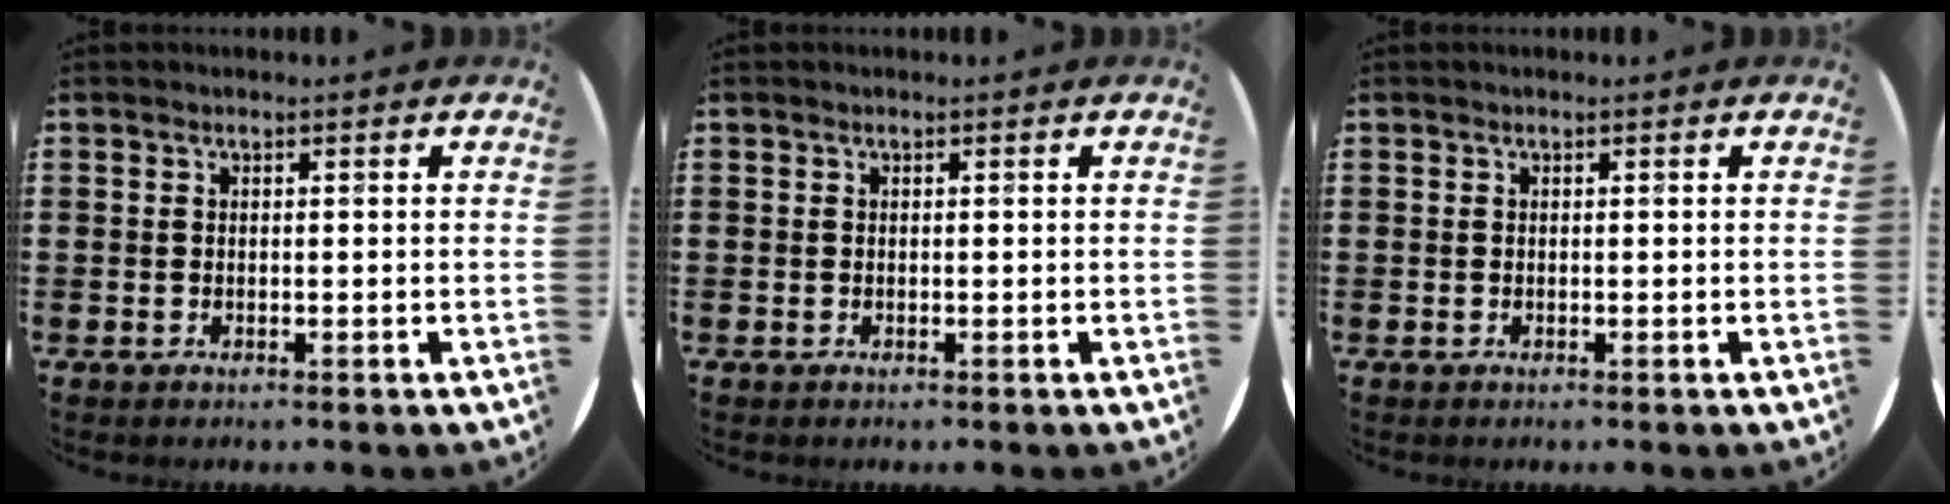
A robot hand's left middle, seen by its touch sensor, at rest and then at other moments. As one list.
[{"total": 0.0}, {"total": 0.0}]